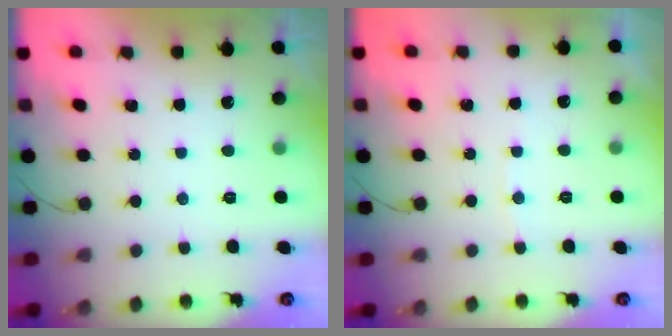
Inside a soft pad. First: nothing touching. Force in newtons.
{"total": 2.2, "press": 2.2, "slide": 0.3}